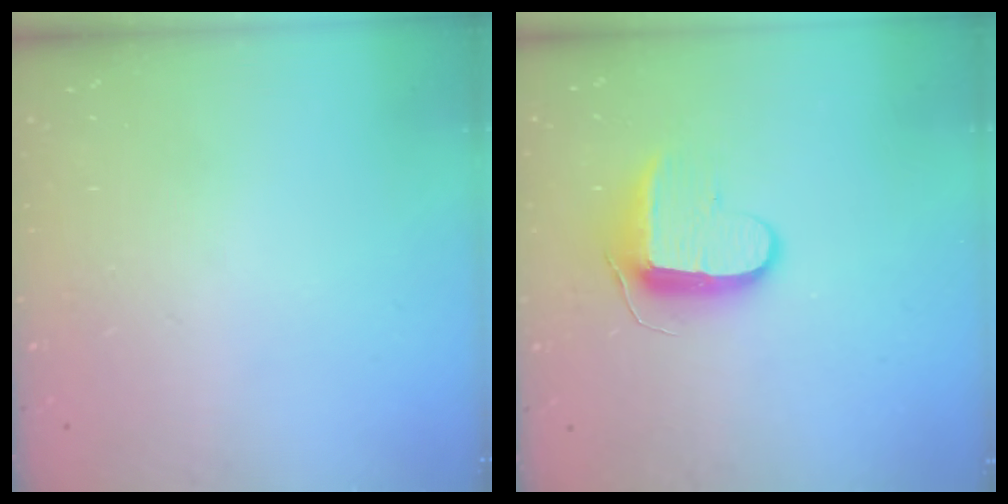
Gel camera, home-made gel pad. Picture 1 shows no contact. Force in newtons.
{"total": 9.8, "press": 9.7, "slide": 0.9}